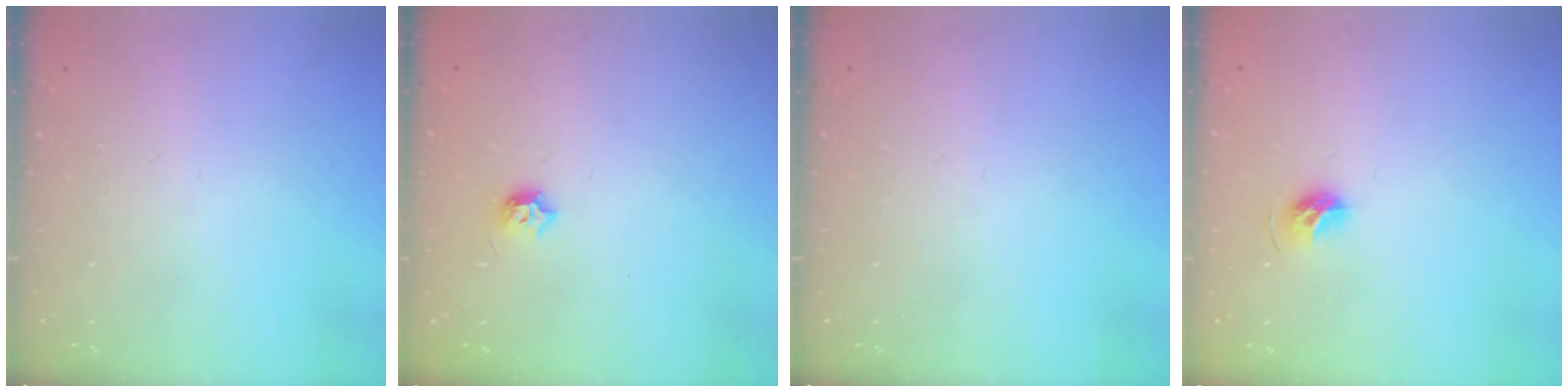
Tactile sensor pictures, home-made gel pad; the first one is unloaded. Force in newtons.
{"total": 5.5, "press": 5.4, "slide": 0.9}
{"total": 0.0}
{"total": 6.2, "press": 6.1, "slide": 1.2}